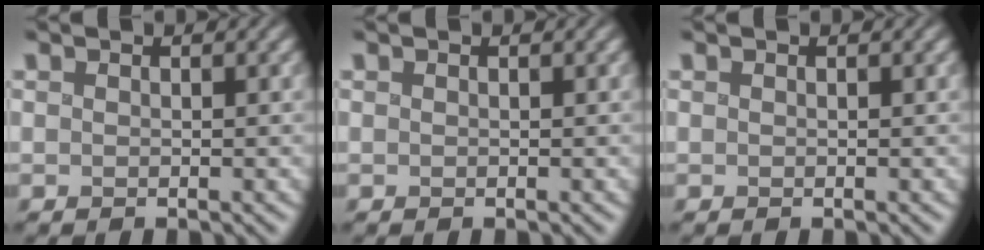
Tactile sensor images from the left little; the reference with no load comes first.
{"total": 0.0}
{"total": 0.0}